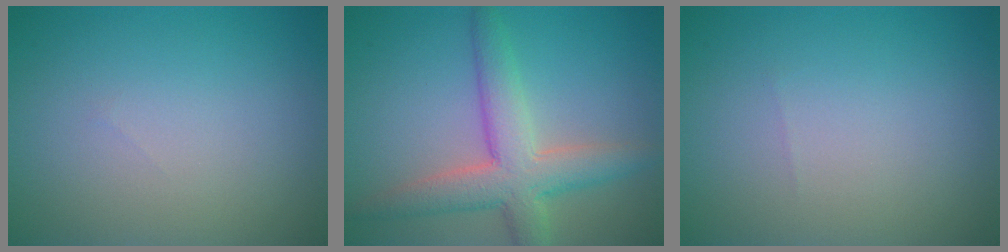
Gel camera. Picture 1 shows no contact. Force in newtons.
{"total": 5.6, "press": 5.6, "slide": 0.6}
{"total": 0.0}